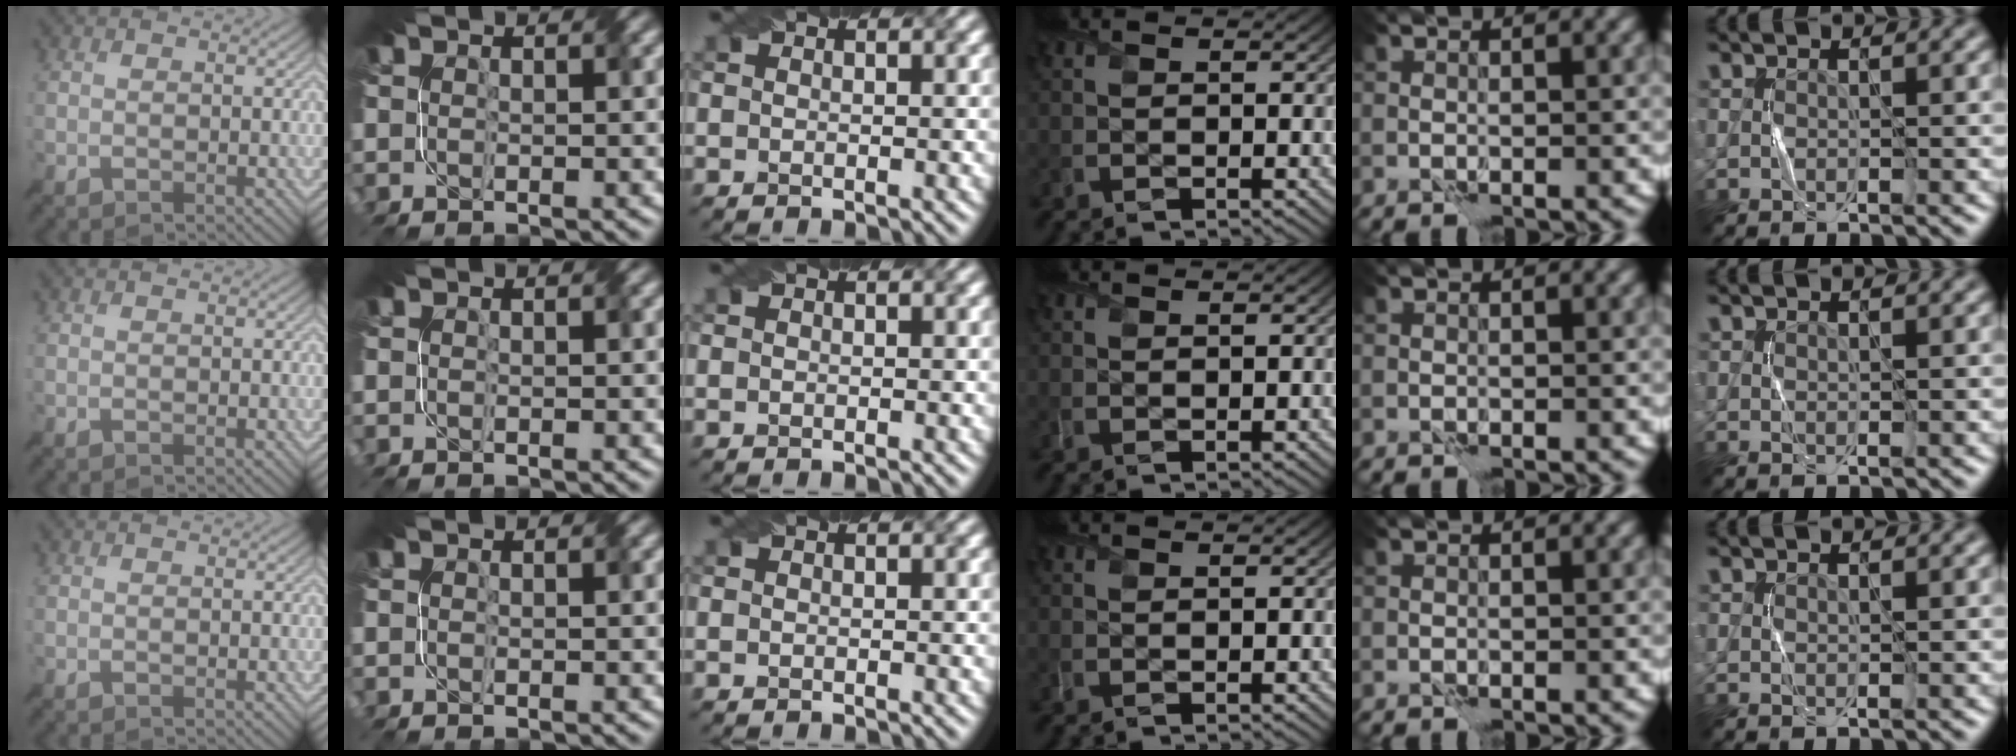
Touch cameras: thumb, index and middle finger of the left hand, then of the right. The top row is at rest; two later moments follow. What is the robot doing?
{"motion": "fold", "object": "file"}